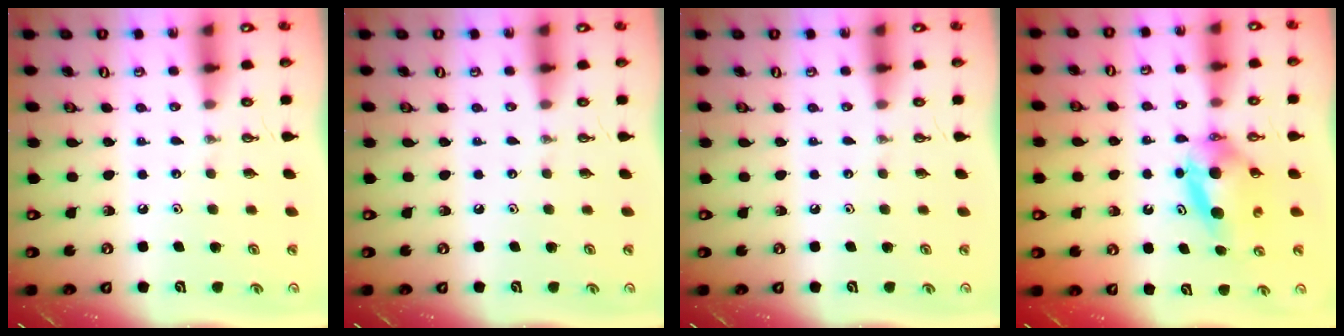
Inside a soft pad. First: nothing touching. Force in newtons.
{"total": 0.0}
{"total": 0.0}
{"total": 6.4, "press": 5.4, "slide": 3.6}